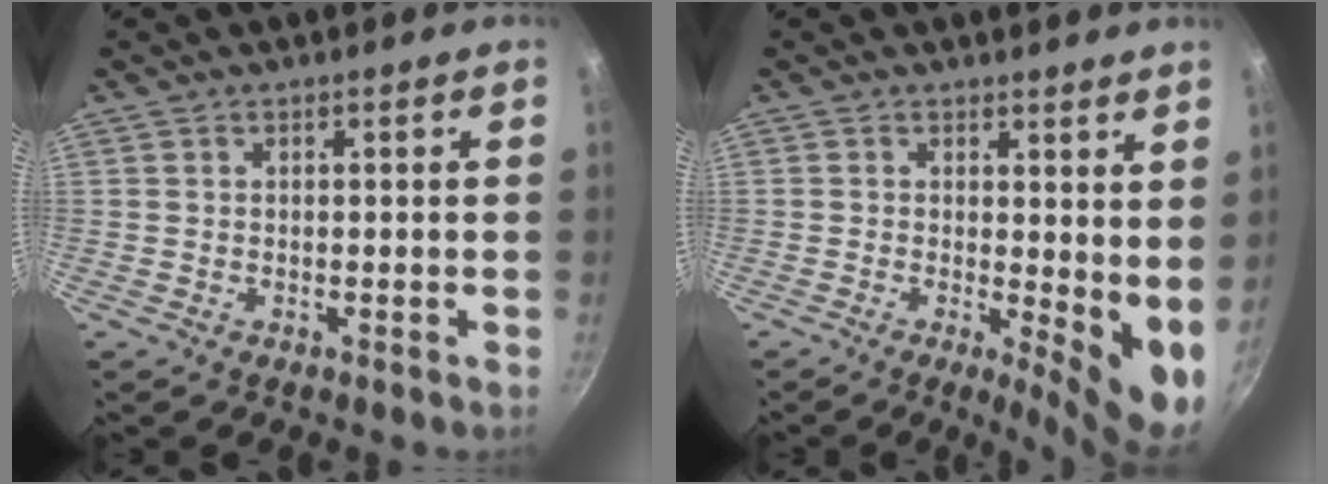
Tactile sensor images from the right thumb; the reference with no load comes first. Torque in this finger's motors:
{"motor_torque": [-0.45, 0.98, -0.11, 0.19, 0.01]}